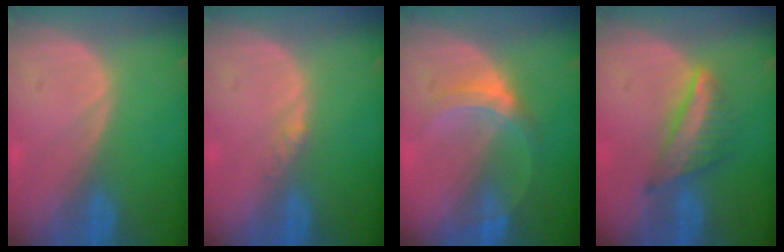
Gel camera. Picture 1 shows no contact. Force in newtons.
{"total": 1.4, "press": 1.1, "slide": 0.8}
{"total": 5.2, "press": 5.0, "slide": 1.4}
{"total": 6.3, "press": 5.8, "slide": 2.6}